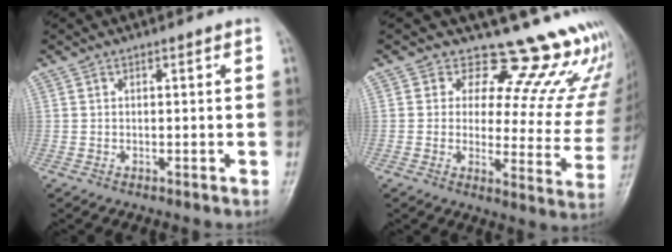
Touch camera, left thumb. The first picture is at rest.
{"total": 18.4, "force": [15.5, 6.9, 7.3], "torque": [-0.032, -0.126, 0.162]}